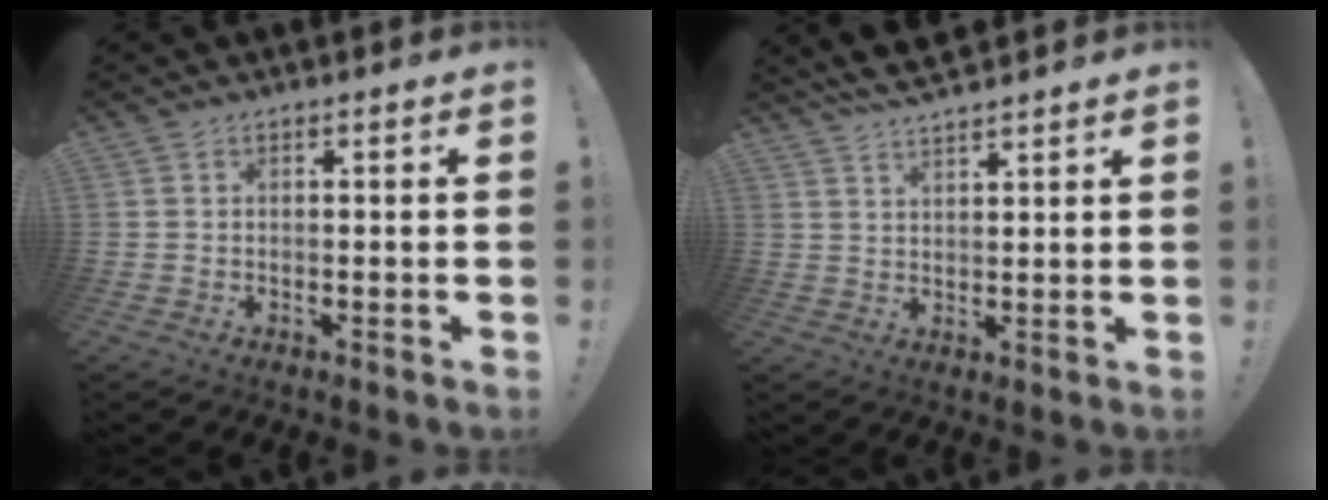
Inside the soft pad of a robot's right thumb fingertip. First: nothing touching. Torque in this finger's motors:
{"motor_torque": [-0.09, 0.09, 0.40, 0.35, 0.00]}